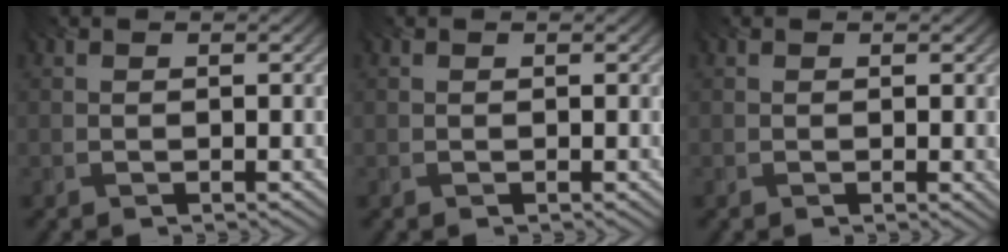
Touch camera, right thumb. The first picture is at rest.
{"total": 0.0}
{"total": 0.7, "force": [0.1, 0.1, 0.7], "torque": [-0.009, -0.003, 0.000]}